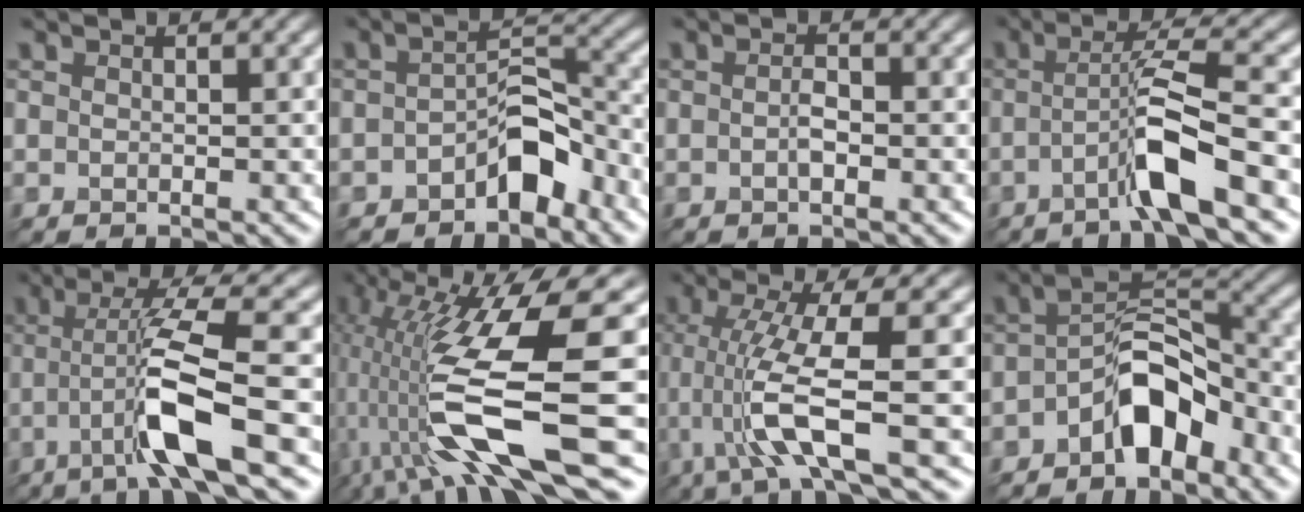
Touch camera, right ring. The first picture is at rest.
{"total": 4.0, "force": [-3.0, 1.2, 2.3], "torque": [-0.038, 0.022, -0.041]}
{"total": 0.6, "force": [-0.4, -0.4, 0.3], "torque": [-0.017, 0.007, 0.003]}
{"total": 5.0, "force": [-2.7, -0.4, 4.2], "torque": [-0.082, 0.023, -0.044]}
{"total": 6.4, "force": [-2.6, 0.0, 5.8], "torque": [-0.120, 0.019, -0.037]}
{"total": 12.5, "force": [-1.1, 2.6, 12.2], "torque": [-0.237, 0.000, 0.003]}
{"total": 6.9, "force": [-1.5, 0.5, 6.7], "torque": [-0.138, 0.009, -0.015]}
{"total": 5.6, "force": [-4.0, 2.1, 3.4], "torque": [-0.059, 0.020, -0.066]}